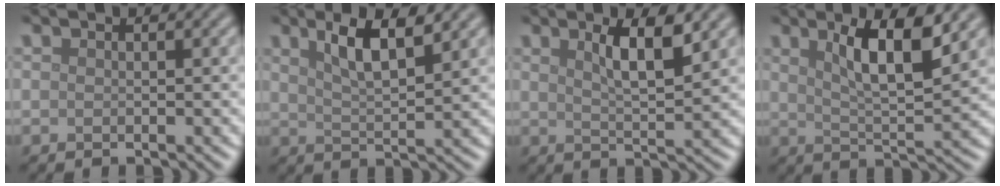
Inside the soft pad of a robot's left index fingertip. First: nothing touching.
{"total": 4.9, "force": [2.7, 1.2, 3.9], "torque": [-0.064, 0.005, 0.046]}
{"total": 4.4, "force": [2.1, 1.0, 3.7], "torque": [-0.060, 0.000, 0.036]}
{"total": 6.2, "force": [2.8, 1.4, 5.3], "torque": [-0.086, -0.003, 0.047]}